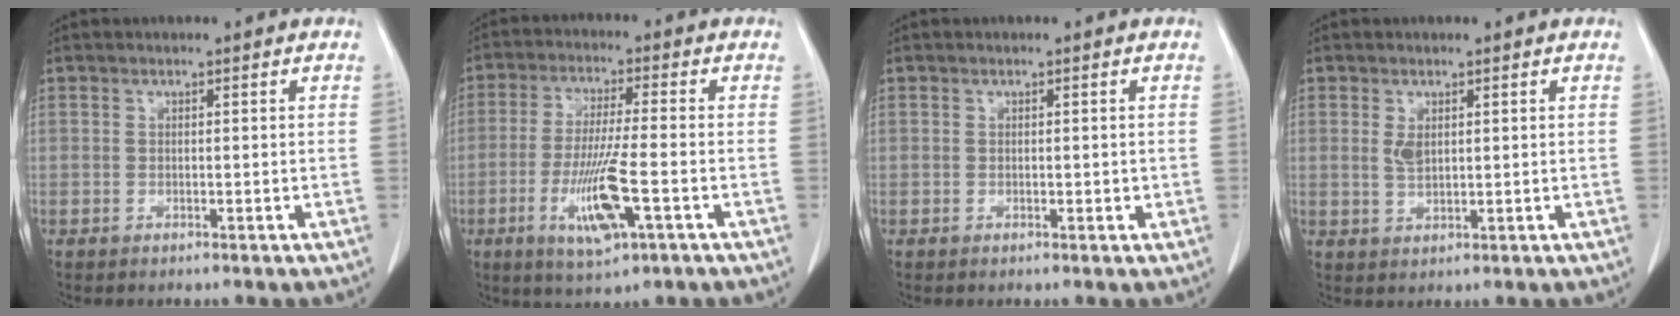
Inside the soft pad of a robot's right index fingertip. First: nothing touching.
{"total": 10.3, "force": [-3.5, 1.0, 9.7], "torque": [-0.190, -0.016, -0.061]}
{"total": 1.0, "force": [0.1, 0.5, 0.8], "torque": [-0.015, -0.004, 0.003]}
{"total": 2.6, "force": [0.9, 1.3, 2.1], "torque": [-0.043, -0.002, 0.022]}